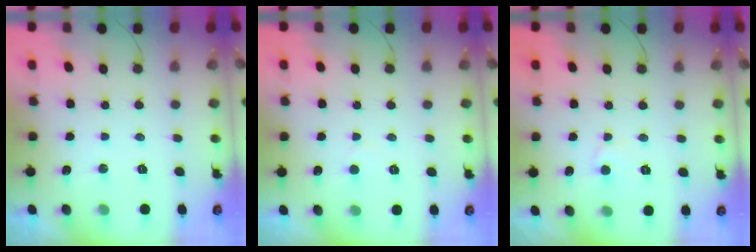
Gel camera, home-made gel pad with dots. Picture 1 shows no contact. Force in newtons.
{"total": 2.6, "press": 2.6, "slide": 0.2}
{"total": 5.1, "press": 5.0, "slide": 0.5}